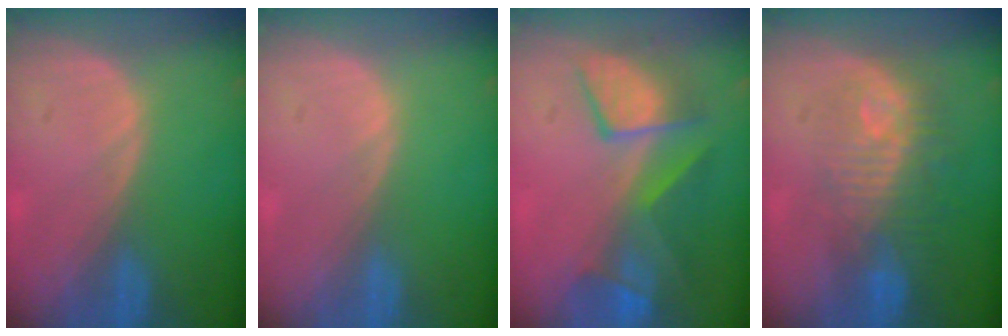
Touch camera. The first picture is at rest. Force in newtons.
{"total": 0.0}
{"total": 8.2, "press": 7.9, "slide": 1.8}
{"total": 9.8, "press": 8.9, "slide": 4.1}